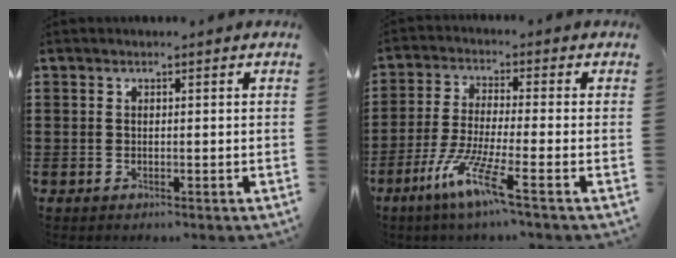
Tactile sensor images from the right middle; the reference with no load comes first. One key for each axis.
{"total": 7.8, "fx": -4.9, "fy": 0.0, "fz": 6.0, "tx": -0.129, "ty": -0.014, "tz": -0.096}